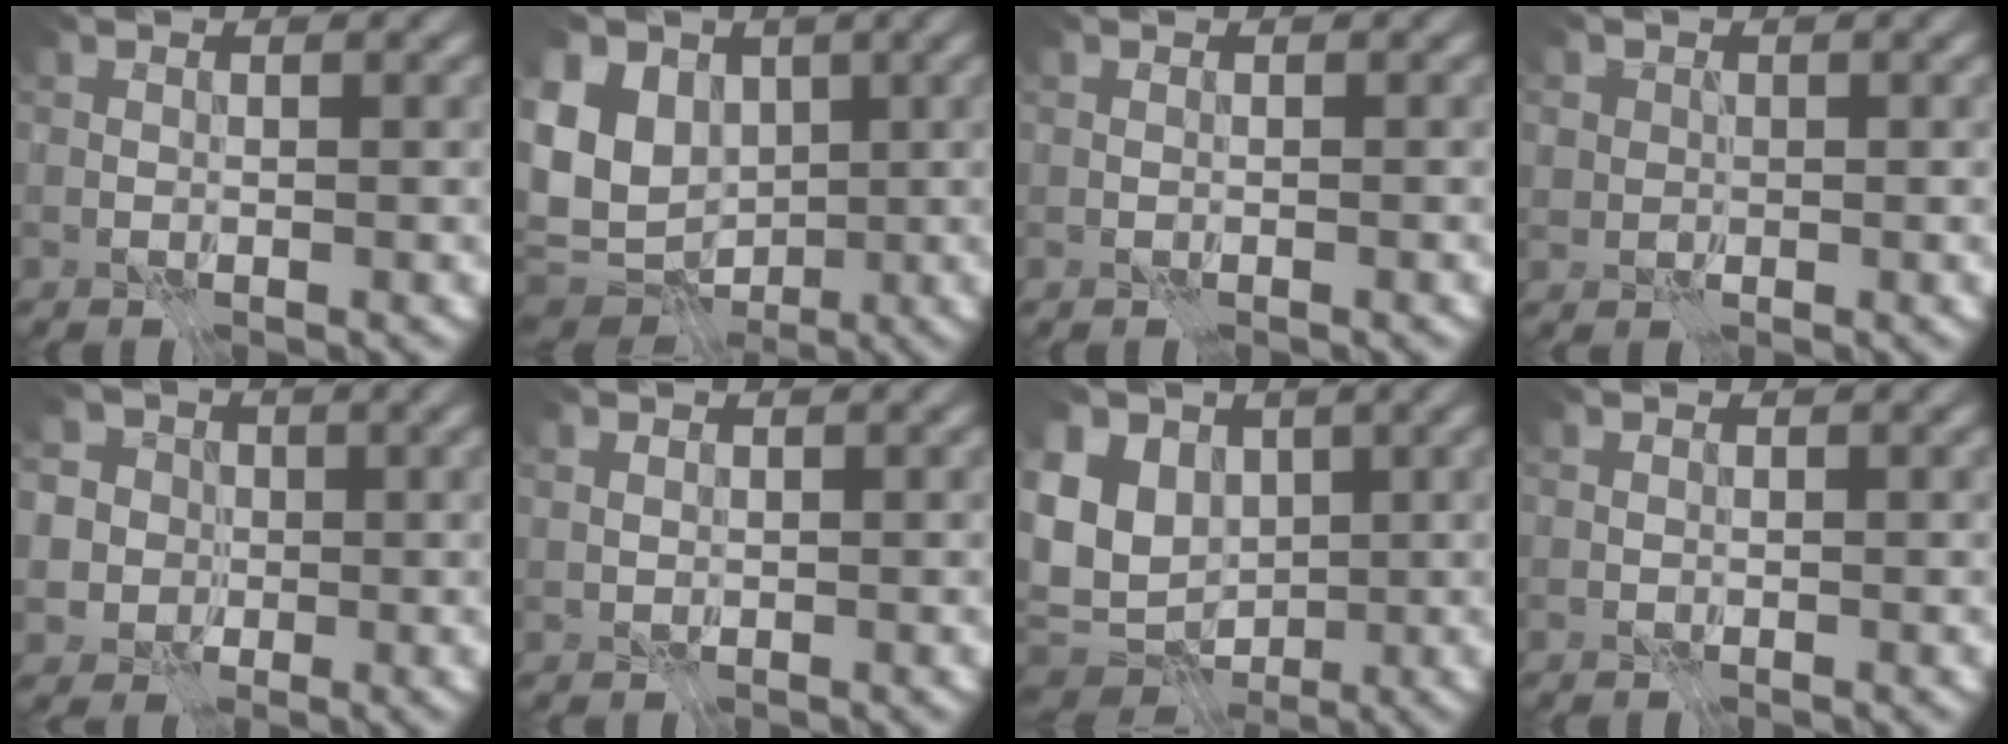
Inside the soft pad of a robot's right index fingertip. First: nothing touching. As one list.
[{"total": 11.2, "force": [0.5, 9.2, 6.3], "torque": [-0.142, 0.011, 0.008]}, {"total": 0.0}, {"total": 0.9, "force": [0.1, 0.9, 0.0], "torque": [0.002, -0.005, 0.005]}, {"total": 6.5, "force": [1.3, 6.0, 2.1], "torque": [-0.040, 0.027, 0.005]}, {"total": 0.6, "force": [0.4, 0.4, 0.3], "torque": [-0.008, 0.000, 0.008]}, {"total": 9.7, "force": [0.8, 7.9, 5.5], "torque": [-0.119, 0.009, 0.017]}, {"total": 0.0}]